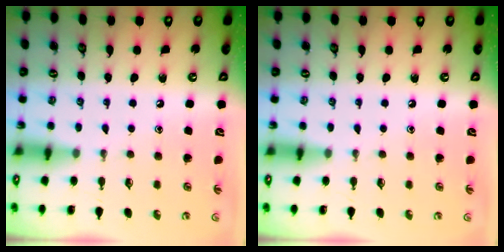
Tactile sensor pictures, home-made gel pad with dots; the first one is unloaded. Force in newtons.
{"total": 0.0}